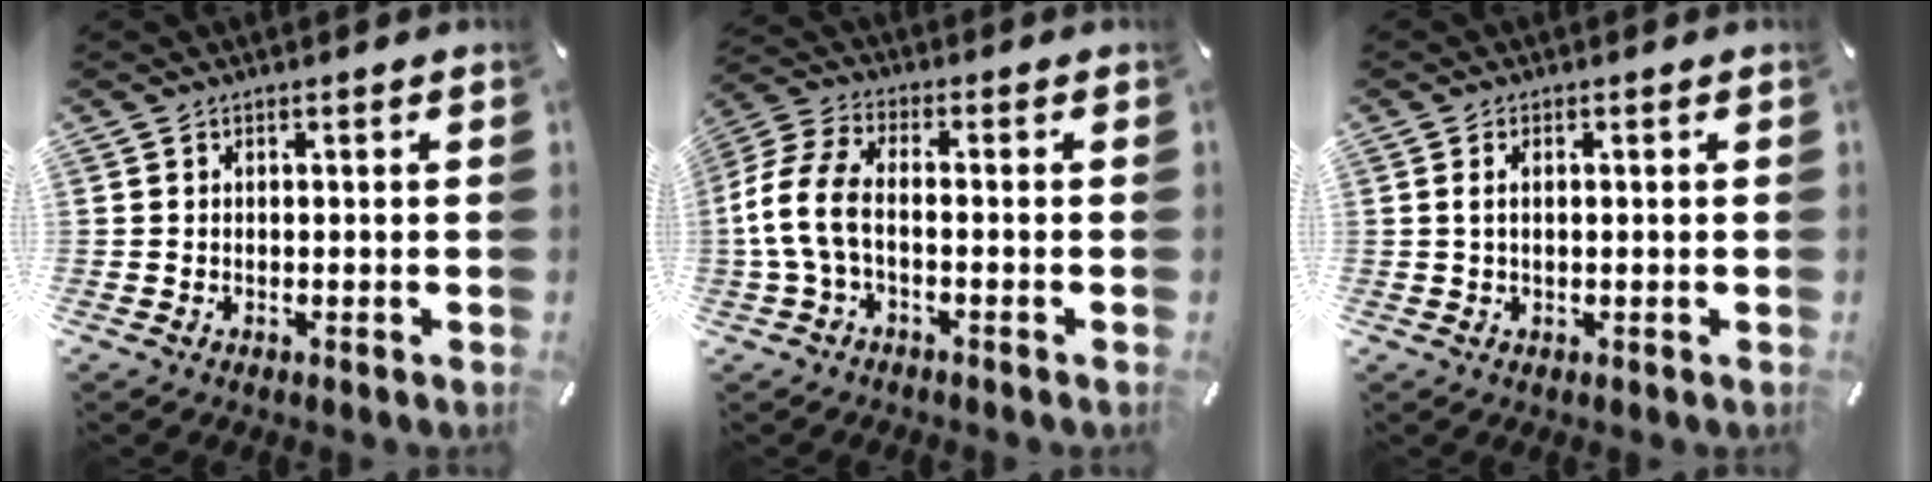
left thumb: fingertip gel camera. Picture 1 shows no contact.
{"total": 8.7, "force": [-2.3, 4.6, 7.0], "torque": [-0.161, 0.000, -0.043]}
{"total": 1.8, "force": [0.3, 0.8, 1.5], "torque": [-0.032, 0.004, 0.003]}